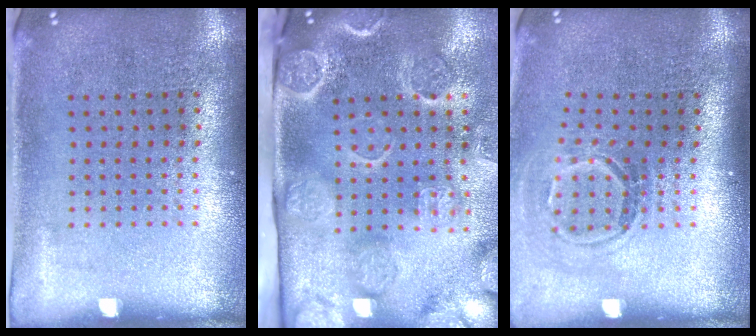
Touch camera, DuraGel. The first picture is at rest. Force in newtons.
{"total": 4.5, "press": 3.4, "slide": 2.9}
{"total": 1.7, "press": 1.2, "slide": 1.1}